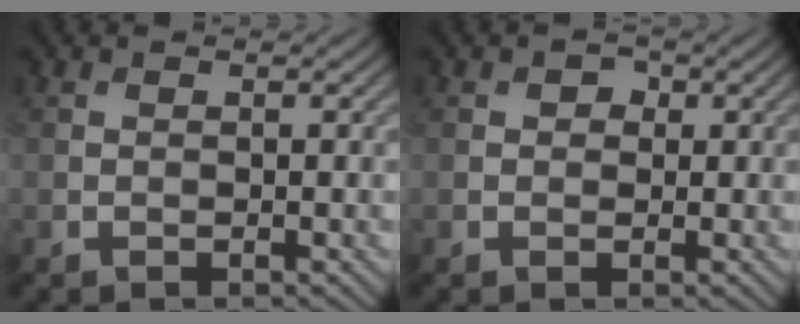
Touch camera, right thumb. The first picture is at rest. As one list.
[{"total": 1.3, "force": [0.3, 1.1, 0.6], "torque": [-0.007, 0.000, -0.001]}]